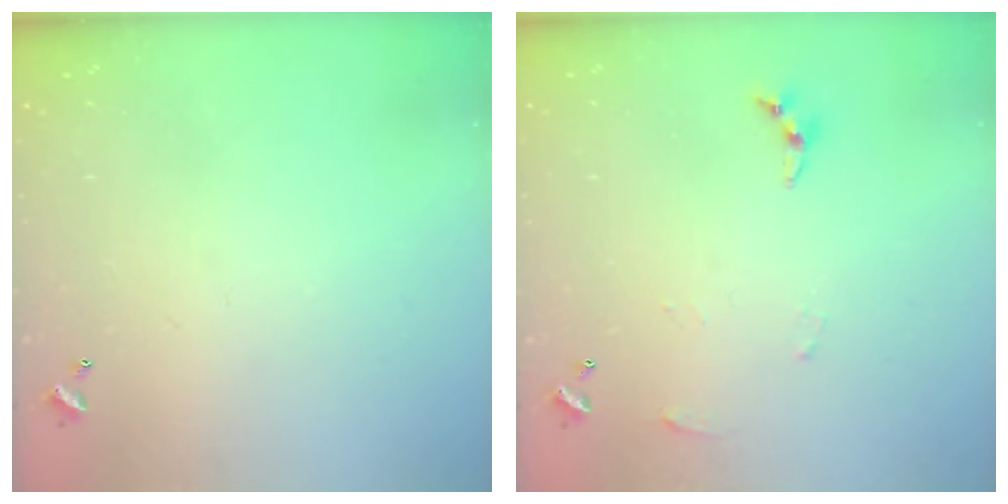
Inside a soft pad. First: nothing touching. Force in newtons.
{"total": 4.5, "press": 4.5, "slide": 0.1}